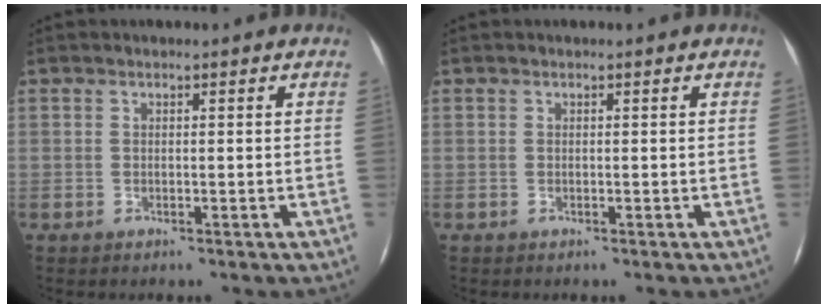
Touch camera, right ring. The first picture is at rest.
{"total": 0.0}